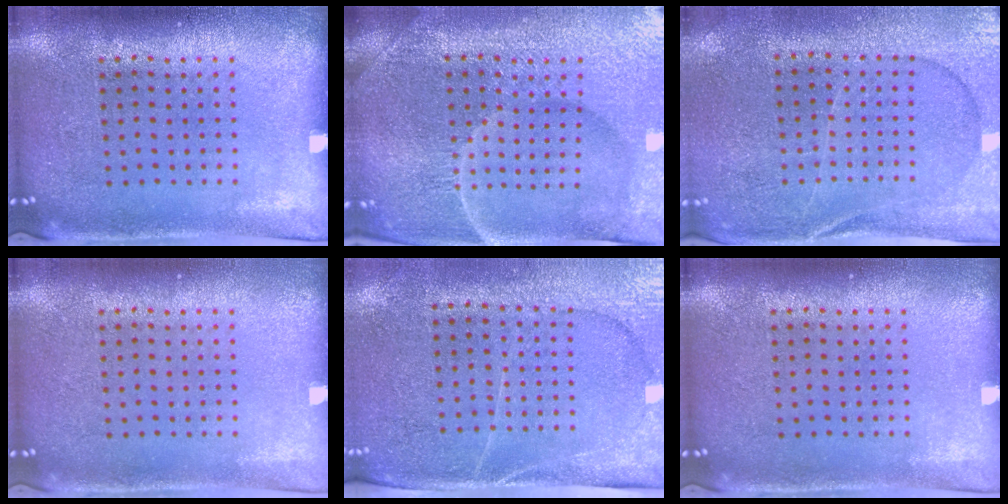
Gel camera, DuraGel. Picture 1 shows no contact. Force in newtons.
{"total": 5.6, "press": 5.2, "slide": 2.1}
{"total": 1.1, "press": 1.1, "slide": 0.4}
{"total": 0.0}
{"total": 3.0, "press": 2.8, "slide": 1.1}
{"total": 0.0}